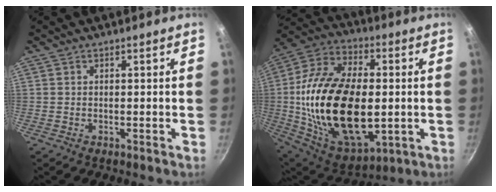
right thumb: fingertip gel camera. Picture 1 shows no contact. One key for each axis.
{"total": 30.0, "fx": -0.9, "fy": 17.1, "fz": 24.6, "tx": -0.449, "ty": 0.006, "tz": -0.008}